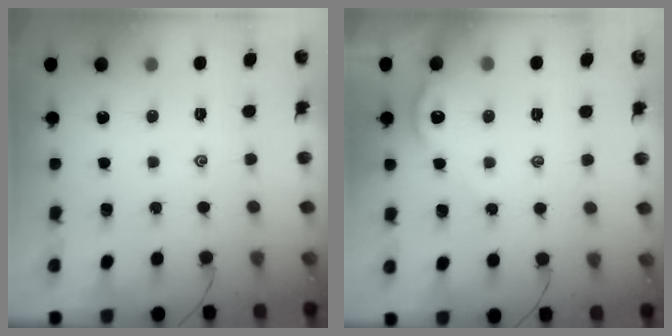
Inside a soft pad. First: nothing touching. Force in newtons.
{"total": 2.2, "press": 2.2, "slide": 0.4}